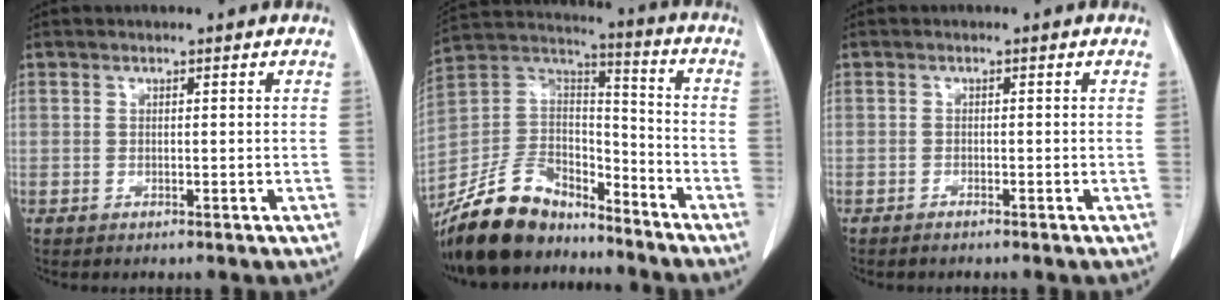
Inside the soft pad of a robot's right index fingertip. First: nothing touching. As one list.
[{"total": 17.2, "force": [-14.4, 6.9, 6.2], "torque": [-0.117, 0.036, -0.264]}, {"total": 0.7, "force": [-0.7, 0.0, 0.2], "torque": [-0.008, -0.001, -0.011]}]